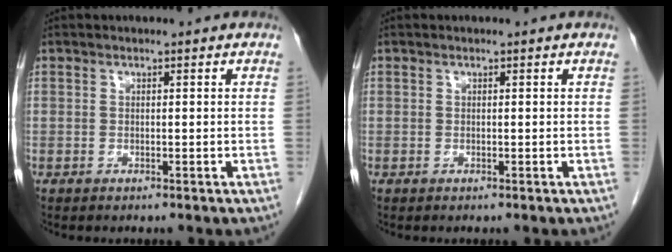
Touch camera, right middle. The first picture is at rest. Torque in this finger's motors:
{"motor_torque": [-0.01, -0.08, -0.01, 0.00]}